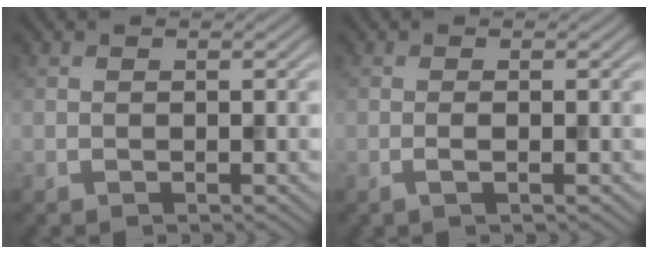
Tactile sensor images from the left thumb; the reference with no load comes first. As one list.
[{"total": 1.2, "force": [-0.3, 0.1, 1.1], "torque": [-0.023, 0.001, -0.009]}]